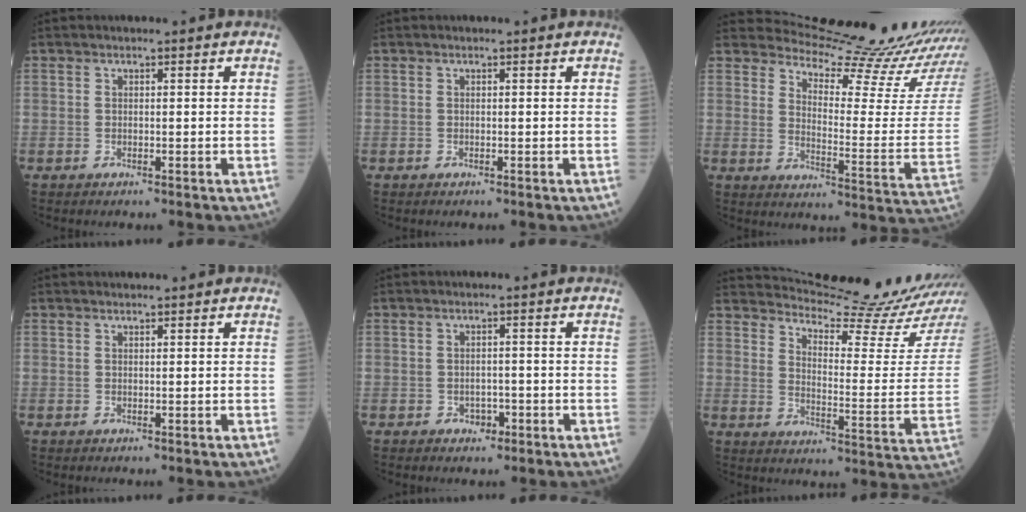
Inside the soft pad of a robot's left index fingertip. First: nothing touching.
{"total": 0.0}
{"total": 17.9, "force": [17.6, -1.7, 2.2], "torque": [-0.042, -0.133, 0.221]}
{"total": 1.3, "force": [1.2, 0.1, 0.3], "torque": [-0.007, 0.010, 0.020]}
{"total": 1.8, "force": [-0.9, 1.3, 0.7], "torque": [-0.010, 0.004, -0.010]}
{"total": 17.3, "force": [16.7, -2.5, 3.7], "torque": [-0.070, -0.117, 0.220]}